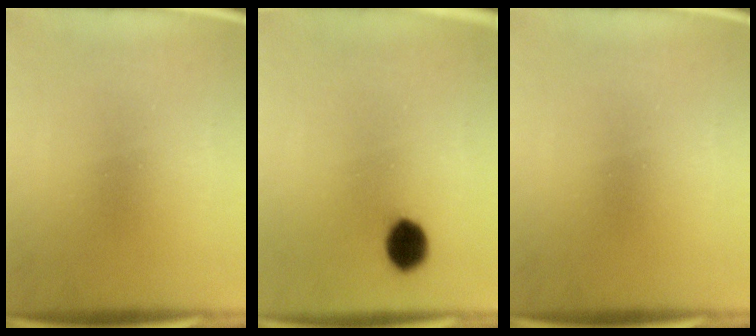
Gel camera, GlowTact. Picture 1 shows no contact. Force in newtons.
{"total": 6.0}
{"total": 0.0}